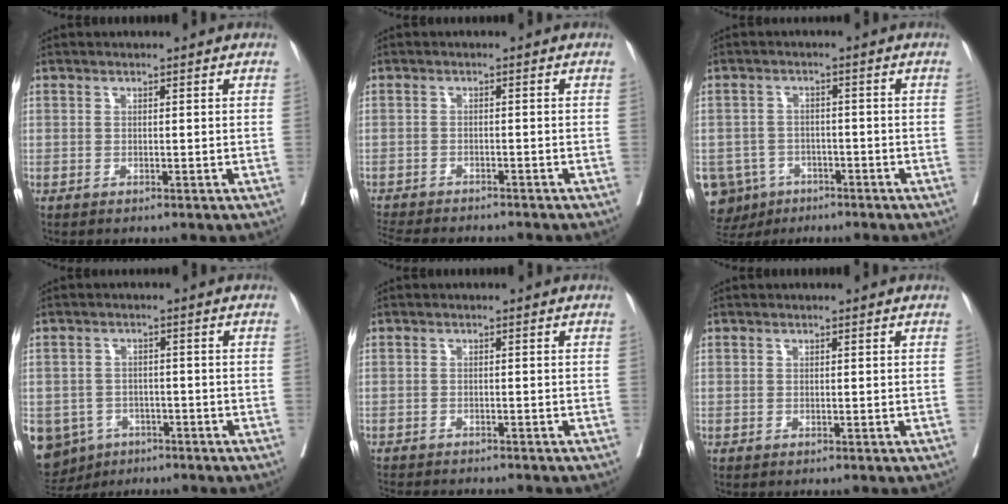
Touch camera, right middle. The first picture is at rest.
{"total": 11.7, "force": [-10.5, 2.3, 4.5], "torque": [-0.087, -0.013, -0.143]}
{"total": 9.6, "force": [-5.1, 7.8, 2.3], "torque": [-0.068, 0.001, -0.073]}
{"total": 10.7, "force": [-5.8, 8.6, 2.8], "torque": [-0.088, -0.001, -0.078]}
{"total": 8.1, "force": [-7.4, 1.3, 3.0], "torque": [-0.045, -0.009, -0.100]}
{"total": 0.0}